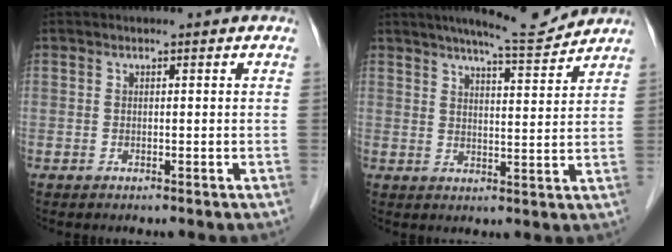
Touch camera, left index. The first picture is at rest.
{"total": 7.9, "force": [7.4, -0.1, 3.0], "torque": [-0.048, -0.006, 0.107]}